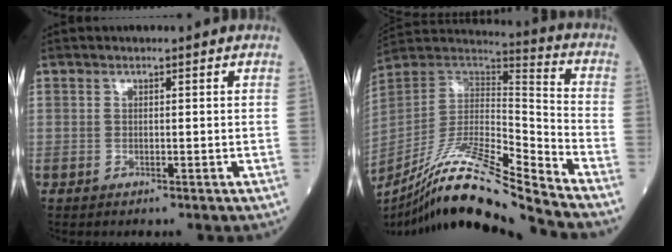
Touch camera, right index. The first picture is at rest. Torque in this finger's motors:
{"motor_torque": [0.78, -0.85, 0.20, 0.08]}